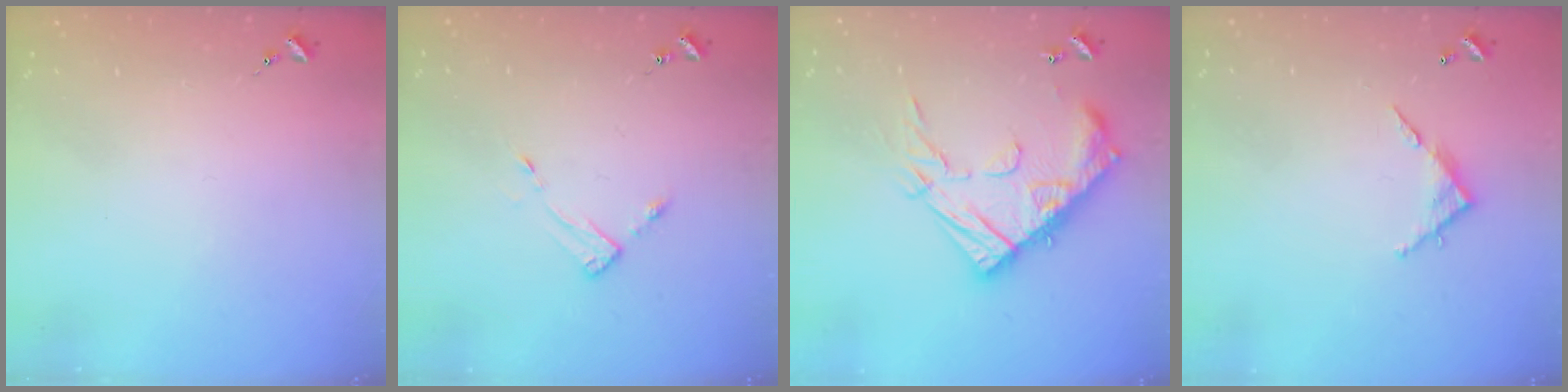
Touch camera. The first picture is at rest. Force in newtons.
{"total": 3.7, "press": 3.6, "slide": 0.4}
{"total": 19.3, "press": 19.2, "slide": 1.6}
{"total": 5.7, "press": 5.7, "slide": 0.4}